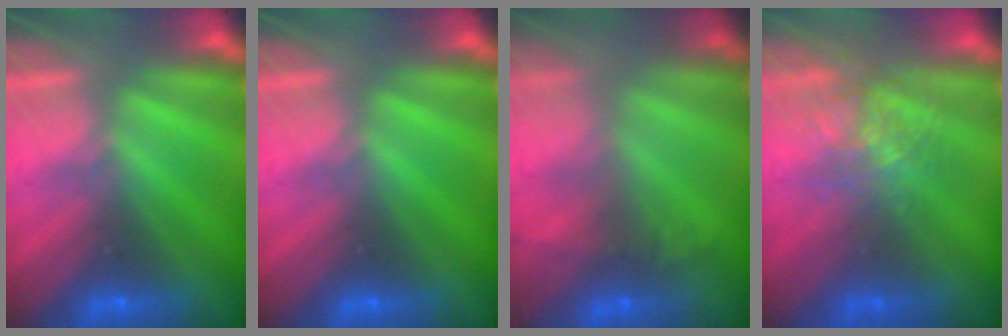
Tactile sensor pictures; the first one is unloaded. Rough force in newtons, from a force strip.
{"total": 0.0}
{"total": 7.5}
{"total": 2.8}